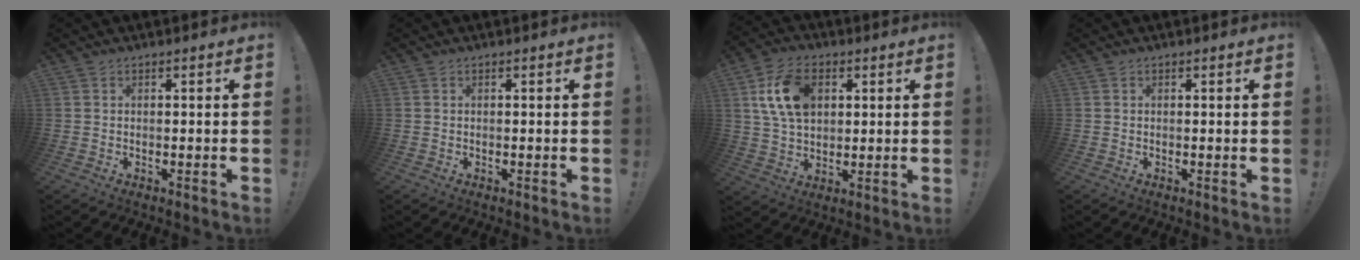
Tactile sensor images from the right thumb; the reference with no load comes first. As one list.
[{"total": 0.0}, {"total": 14.5, "force": [4.4, 9.7, 9.9], "torque": [-0.173, 0.006, 0.086]}, {"total": 0.0}]